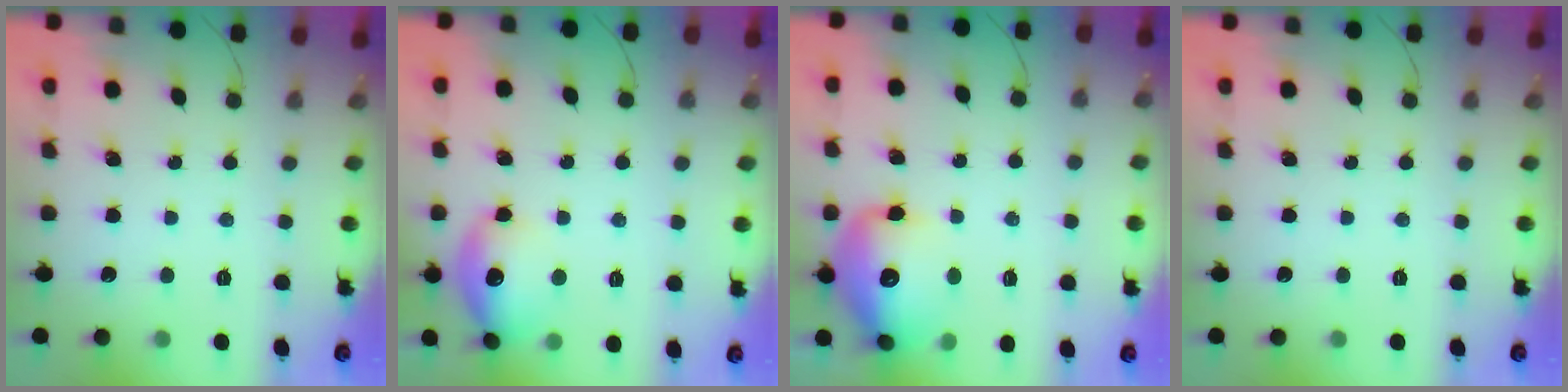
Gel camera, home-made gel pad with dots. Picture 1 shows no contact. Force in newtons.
{"total": 13.6, "press": 13.6, "slide": 1.2}
{"total": 15.6, "press": 15.4, "slide": 2.5}
{"total": 0.0}